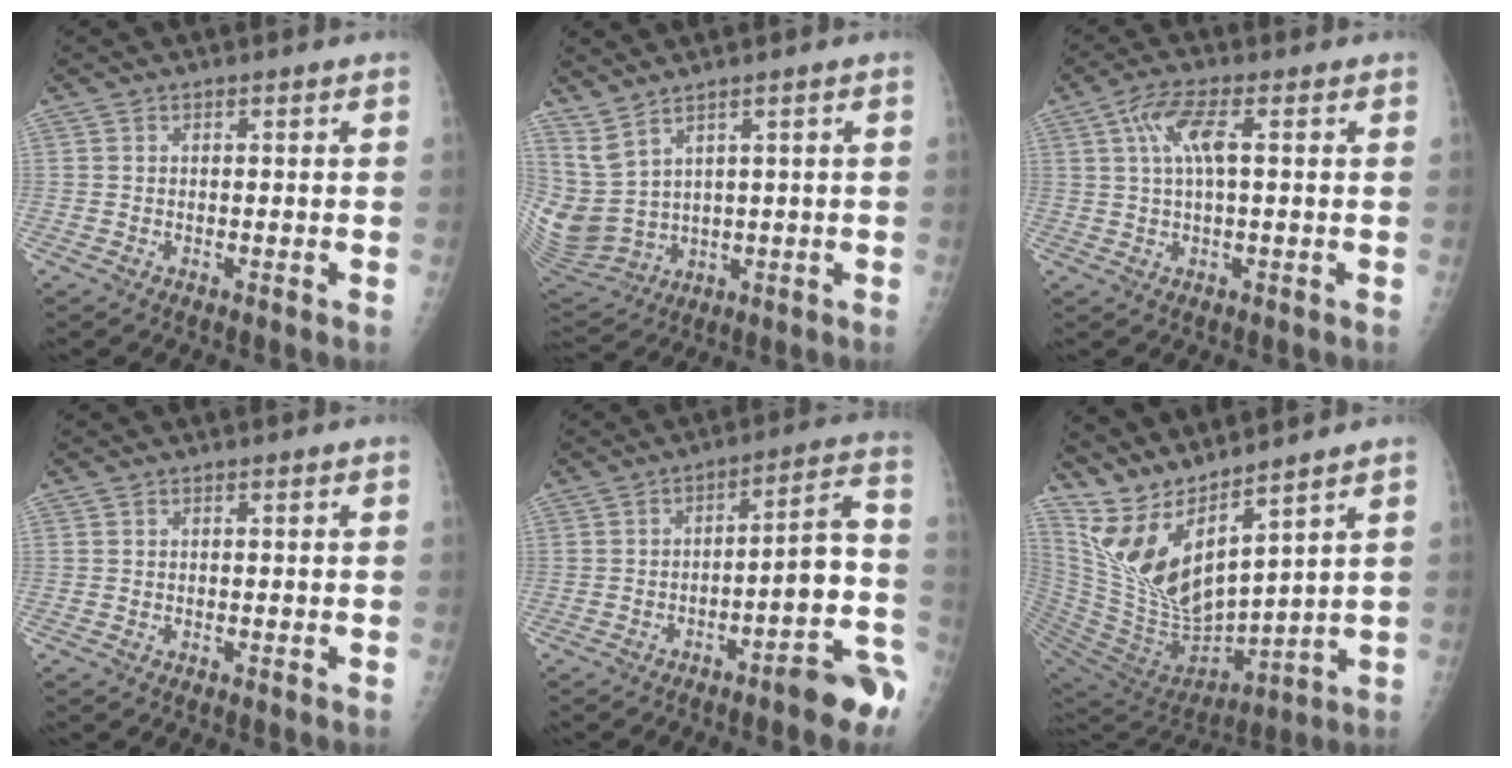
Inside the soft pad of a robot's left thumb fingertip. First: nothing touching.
{"total": 9.6, "force": [4.9, 5.4, 6.3], "torque": [-0.133, -0.027, 0.135]}
{"total": 6.3, "force": [1.7, 1.7, 5.9], "torque": [-0.135, 0.015, 0.033]}
{"total": 0.0}
{"total": 13.6, "force": [-6.5, 2.4, 11.8], "torque": [-0.137, 0.061, -0.093]}
{"total": 15.7, "force": [11.8, 2.5, 10.0], "torque": [-0.184, -0.078, 0.256]}